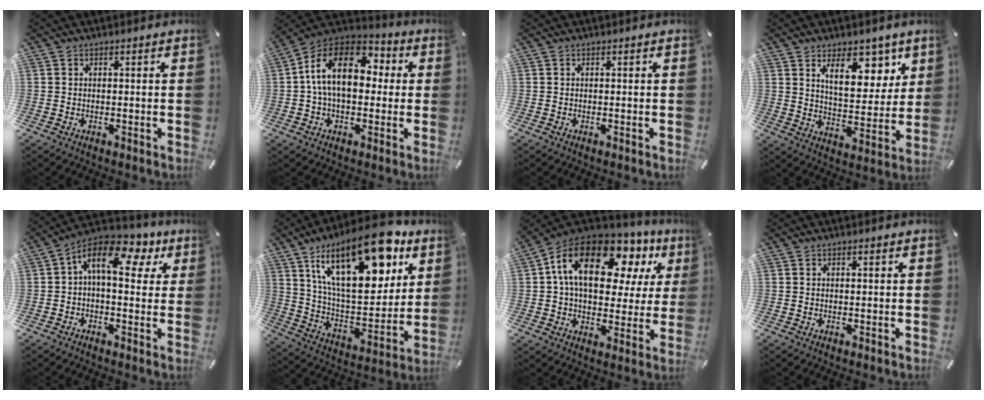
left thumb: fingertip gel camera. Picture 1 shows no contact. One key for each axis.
{"total": 15.7, "fx": 1.8, "fy": 10.1, "fz": 11.9, "tx": -0.229, "ty": 0.005, "tz": 0.026}
{"total": 0.0}
{"total": 12.8, "fx": 7.7, "fy": 7.1, "fz": 7.5, "tx": -0.096, "ty": -0.040, "tz": 0.132}
{"total": 12.8, "fx": 3.6, "fy": 6.8, "fz": 10.3, "tx": -0.176, "ty": -0.015, "tz": 0.060}
{"total": 27.2, "fx": 15.1, "fy": 12.2, "fz": 19.0, "tx": -0.315, "ty": -0.083, "tz": 0.252}
{"total": 20.6, "fx": 8.4, "fy": 12.4, "fz": 14.1, "tx": -0.252, "ty": -0.026, "tz": 0.142}
{"total": 0.5, "fx": 0.2, "fy": 0.1, "fz": 0.5, "tx": -0.009, "ty": 0.000, "tz": 0.002}